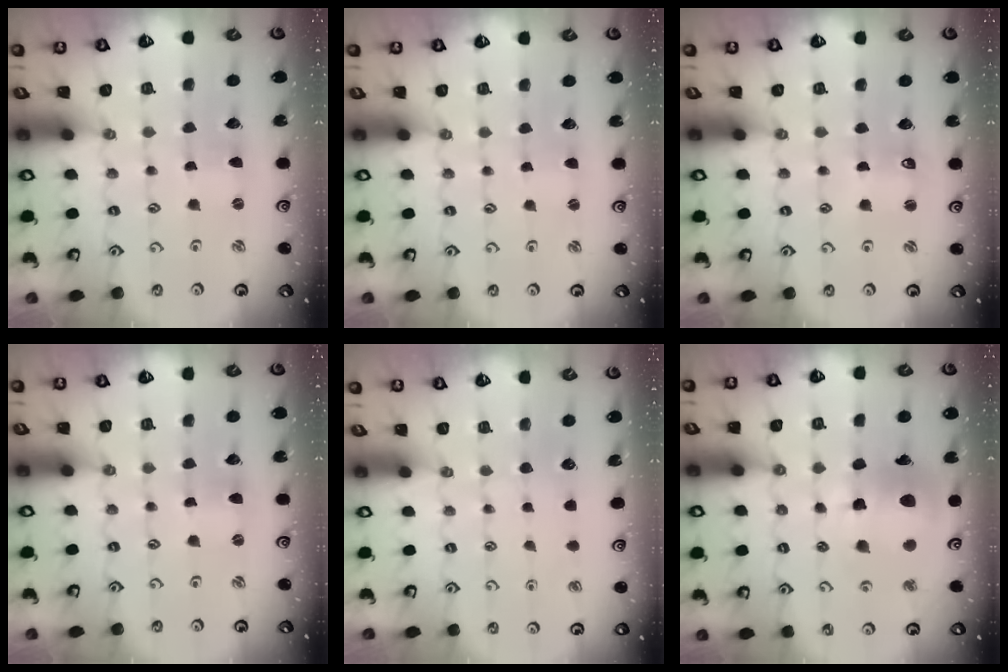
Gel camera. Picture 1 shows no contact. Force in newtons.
{"total": 0.8, "press": 0.8, "slide": 0.1}
{"total": 1.9, "press": 1.9, "slide": 0.3}
{"total": 0.0}
{"total": 0.0}
{"total": 15.1, "press": 15.0, "slide": 1.9}